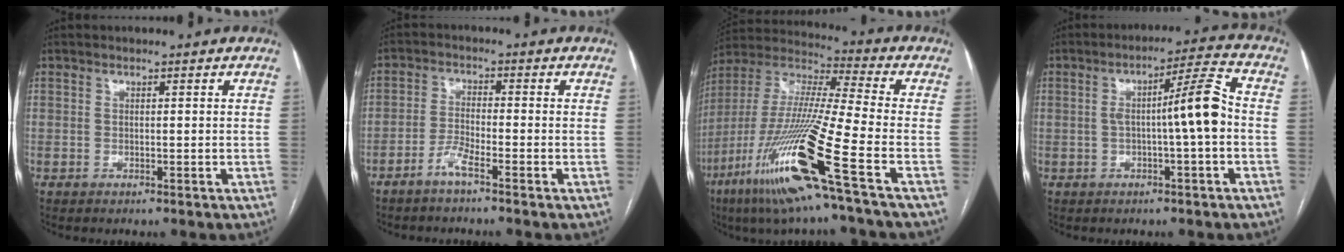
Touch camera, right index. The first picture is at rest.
{"total": 3.3, "force": [-2.5, 0.1, 2.2], "torque": [-0.046, -0.001, -0.054]}
{"total": 21.4, "force": [-9.9, -0.6, 18.9], "torque": [-0.412, -0.051, -0.196]}
{"total": 8.2, "force": [-0.7, 0.0, 8.1], "torque": [-0.125, 0.022, -0.011]}